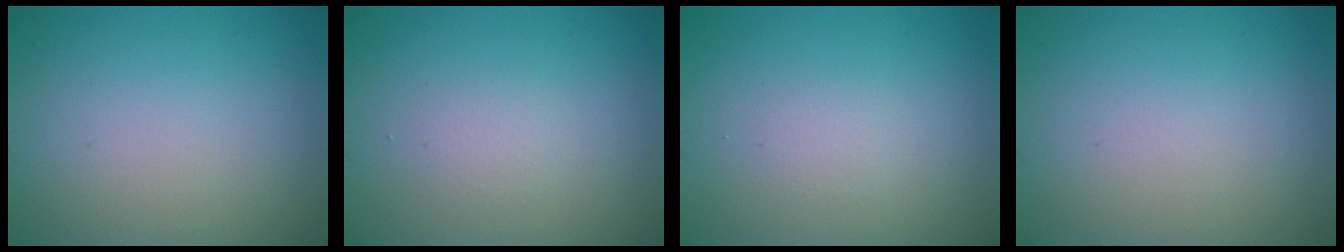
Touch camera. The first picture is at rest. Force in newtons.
{"total": 1.1, "press": 1.1, "slide": 0.0}
{"total": 1.0, "press": 1.0, "slide": 0.0}
{"total": 0.0}